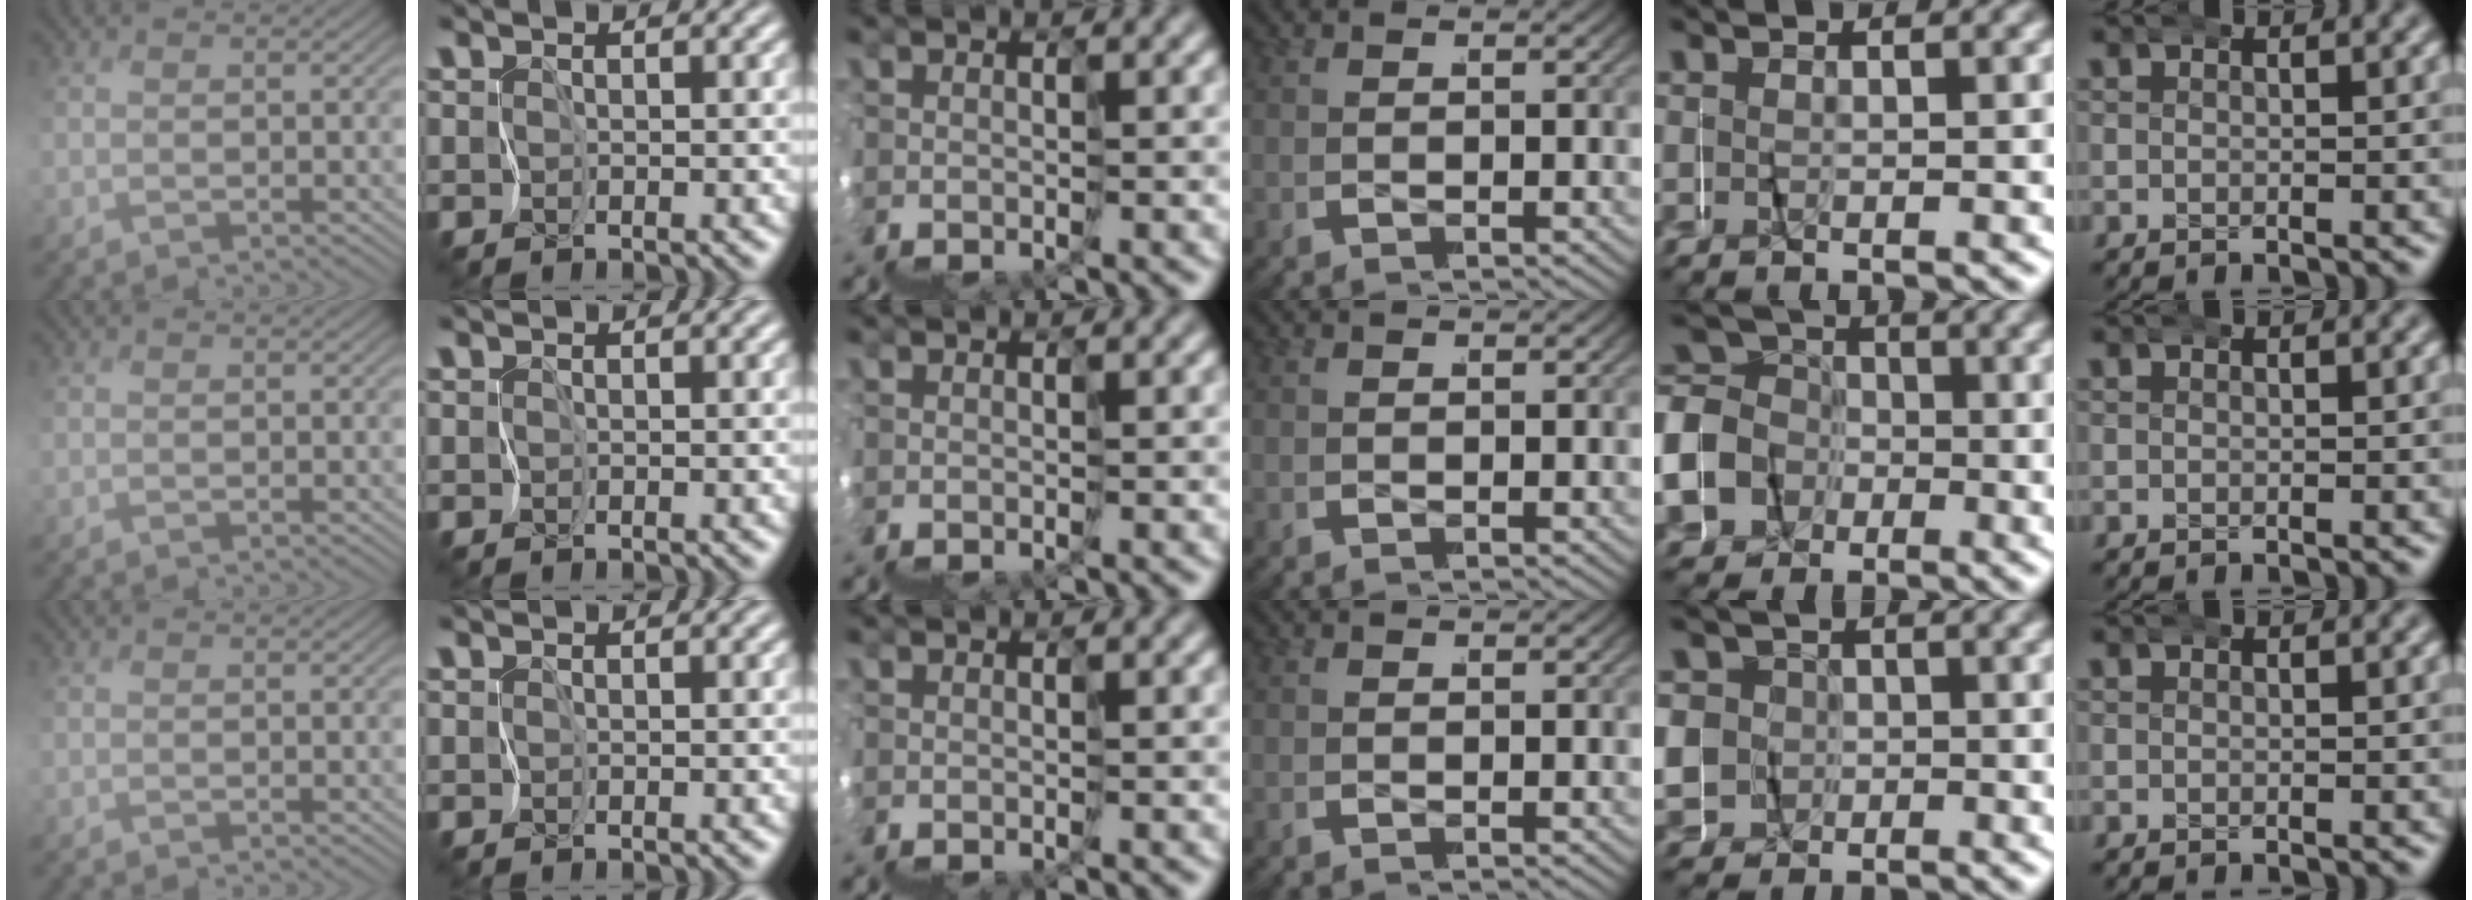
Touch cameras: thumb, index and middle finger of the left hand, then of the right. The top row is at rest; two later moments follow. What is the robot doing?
{"motion": "wrap", "object": "napkin"}